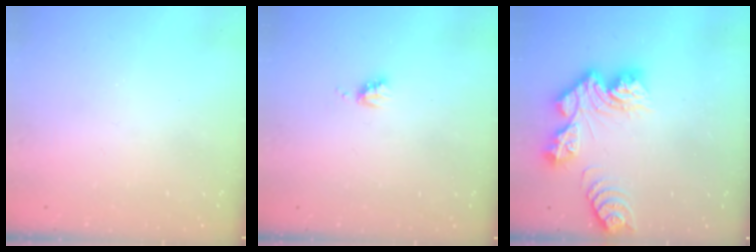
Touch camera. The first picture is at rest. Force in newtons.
{"total": 3.7, "press": 3.7, "slide": 0.4}
{"total": 13.6, "press": 13.6, "slide": 1.3}